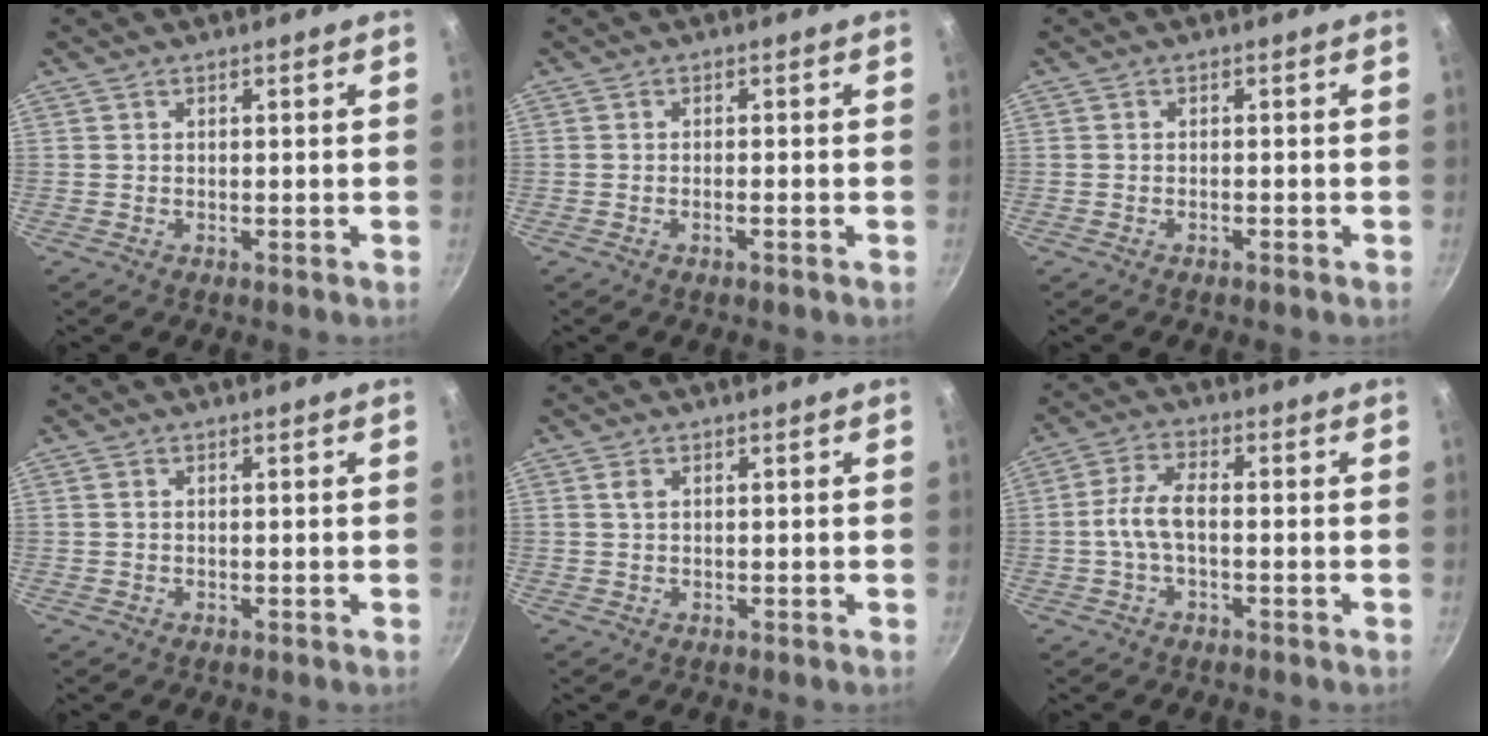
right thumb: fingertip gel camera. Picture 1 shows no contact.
{"total": 1.1, "force": [-0.6, 0.1, 0.9], "torque": [-0.025, 0.006, -0.015]}
{"total": 0.9, "force": [-0.7, 0.2, 0.6], "torque": [-0.016, 0.005, -0.013]}
{"total": 0.7, "force": [0.2, 0.5, 0.5], "torque": [-0.008, 0.001, 0.003]}
{"total": 1.4, "force": [0.6, 0.9, 1.0], "torque": [-0.017, -0.001, 0.010]}
{"total": 6.1, "force": [-0.9, 2.7, 5.3], "torque": [-0.116, 0.023, -0.026]}